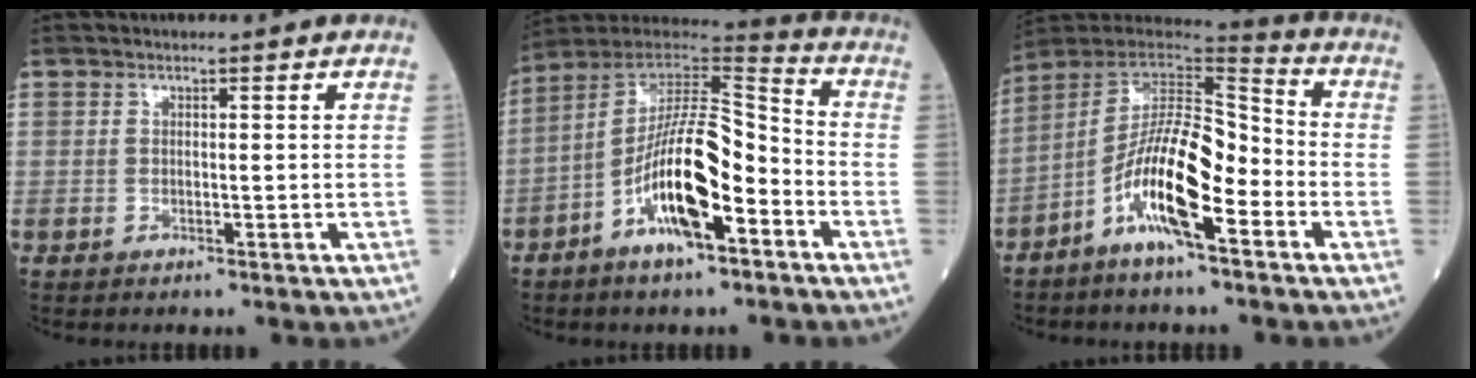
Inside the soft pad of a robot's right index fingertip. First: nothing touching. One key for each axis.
{"total": 15.8, "fx": -6.2, "fy": 4.1, "fz": 13.9, "tx": -0.256, "ty": 0.013, "tz": -0.104}
{"total": 13.7, "fx": -5.8, "fy": 2.9, "fz": 12.1, "tx": -0.222, "ty": 0.009, "tz": -0.103}